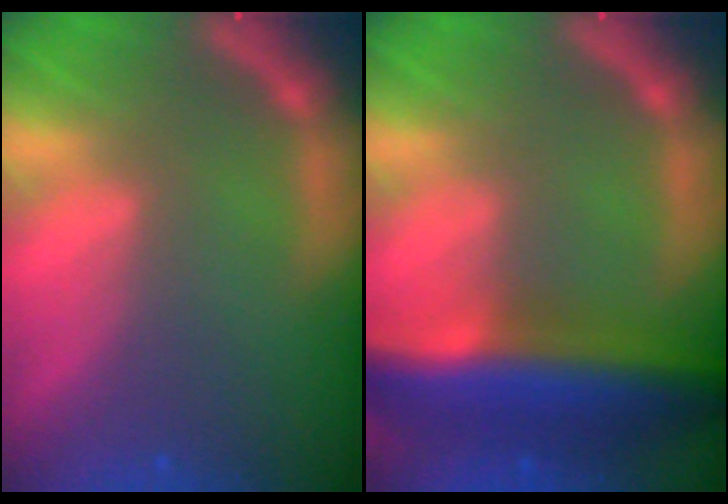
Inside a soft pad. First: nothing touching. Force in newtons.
{"total": 9.5}